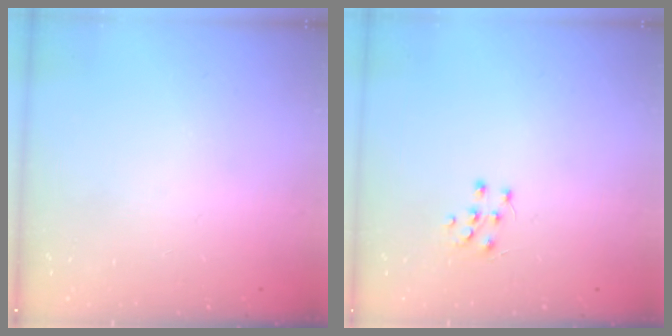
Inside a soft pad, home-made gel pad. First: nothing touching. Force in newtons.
{"total": 5.5, "press": 5.5, "slide": 0.6}